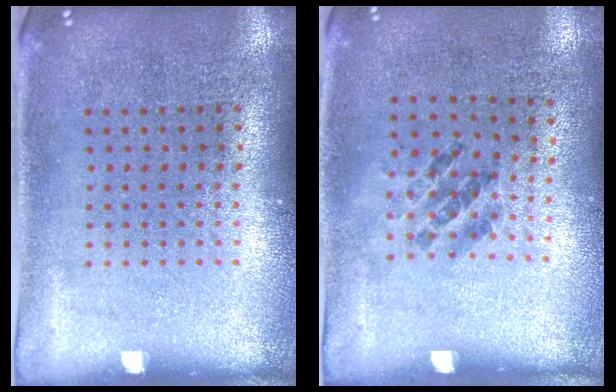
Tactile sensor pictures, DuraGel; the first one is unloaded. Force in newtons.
{"total": 1.2, "press": 0.7, "slide": 0.9}